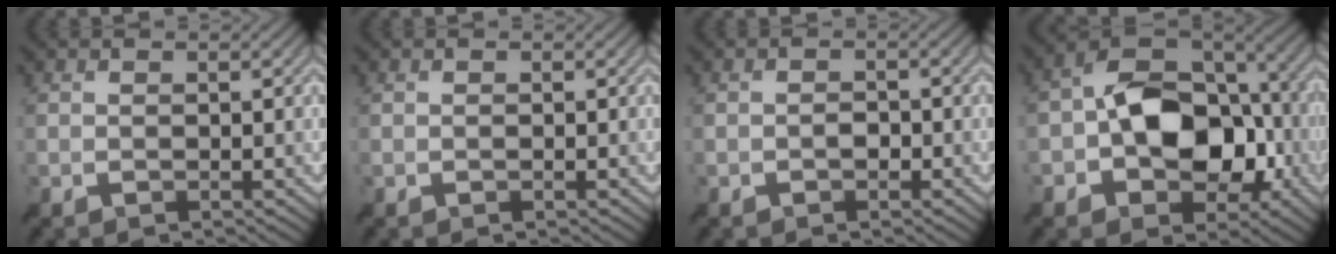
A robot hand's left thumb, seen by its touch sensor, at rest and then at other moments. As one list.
[{"total": 0.0}, {"total": 1.1, "force": [-0.6, 0.8, 0.6], "torque": [-0.011, 0.002, -0.013]}, {"total": 13.0, "force": [-2.0, 8.6, 9.5], "torque": [-0.154, 0.008, -0.047]}]